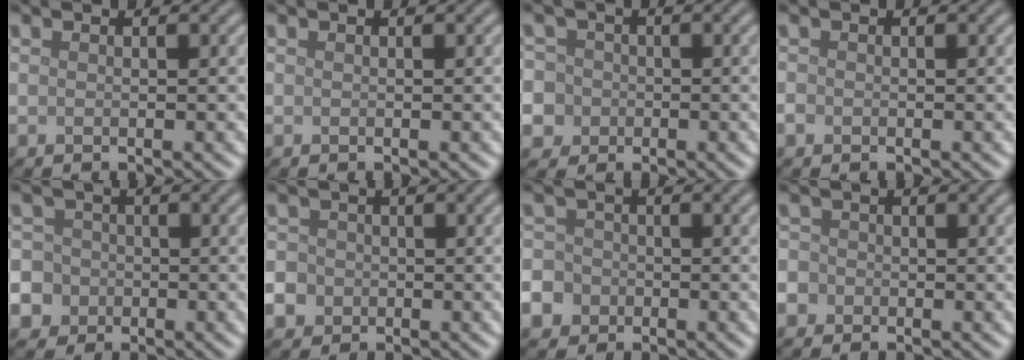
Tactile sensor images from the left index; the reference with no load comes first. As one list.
[{"total": 0.0}, {"total": 9.2, "force": [-2.2, 8.6, 2.4], "torque": [-0.061, 0.006, -0.075]}, {"total": 0.5, "force": [-0.3, 0.4, 0.1], "torque": [-0.001, -0.004, -0.006]}, {"total": 10.7, "force": [-4.2, 9.6, 2.3], "torque": [-0.070, -0.016, -0.107]}, {"total": 7.6, "force": [-3.0, 6.6, 2.1], "torque": [-0.056, -0.014, -0.082]}, {"total": 8.3, "force": [-3.9, 7.1, 1.9], "torque": [-0.057, -0.022, -0.094]}, {"total": 4.3, "force": [-1.7, 3.8, 1.1], "torque": [-0.014, 0.000, -0.057]}]